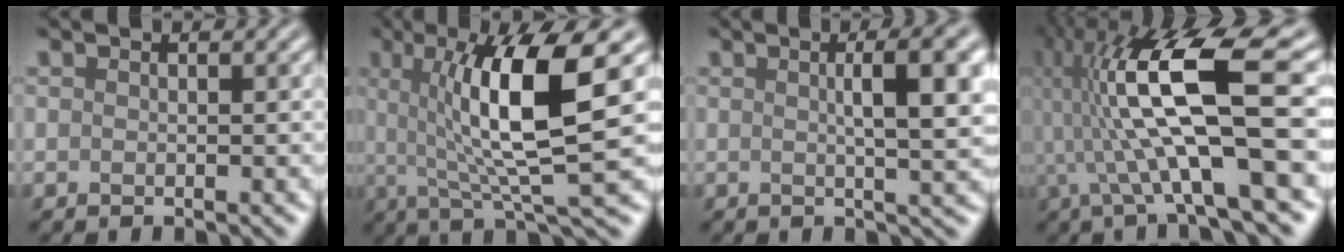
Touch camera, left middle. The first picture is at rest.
{"total": 9.9, "force": [1.6, 2.0, 9.5], "torque": [-0.136, -0.006, 0.029]}
{"total": 6.6, "force": [1.3, 1.8, 6.3], "torque": [-0.067, 0.013, 0.015]}
{"total": 13.1, "force": [0.9, 3.0, 12.7], "torque": [-0.236, 0.019, 0.015]}